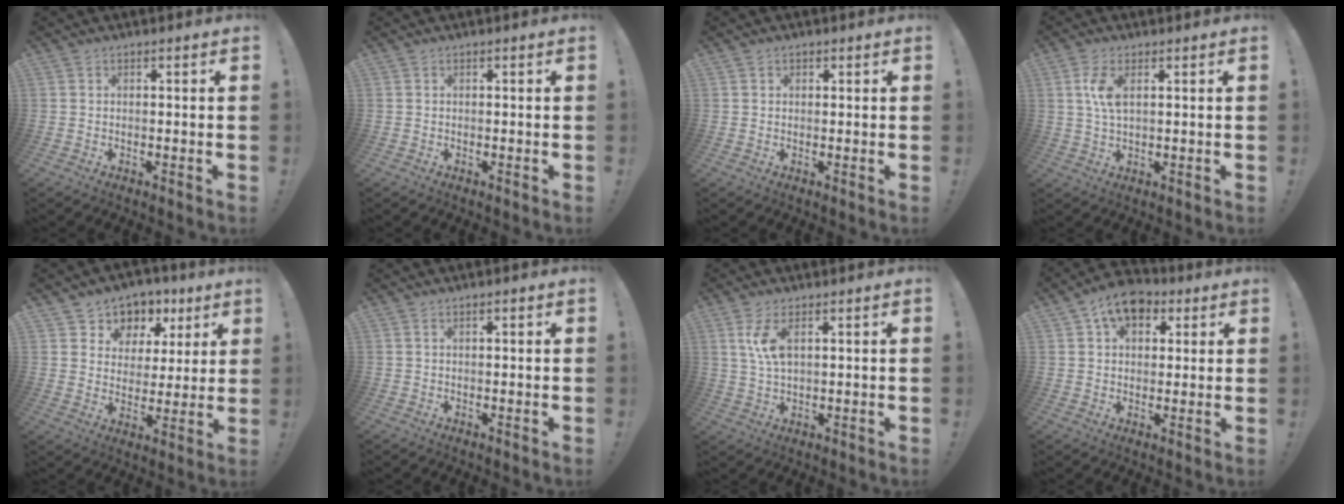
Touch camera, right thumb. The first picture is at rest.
{"total": 0.0}
{"total": 0.8, "force": [0.5, 0.6, 0.1], "torque": [0.002, -0.001, 0.009]}
{"total": 6.0, "force": [1.8, 2.4, 5.1], "torque": [-0.101, -0.007, 0.025]}
{"total": 7.5, "force": [3.5, 6.4, 1.7], "torque": [-0.024, -0.033, 0.072]}
{"total": 1.0, "force": [0.5, 0.0, 0.9], "torque": [-0.017, 0.000, 0.007]}
{"total": 6.6, "force": [2.4, 2.6, 5.6], "torque": [-0.108, -0.014, 0.037]}
{"total": 9.8, "force": [4.5, 6.7, 5.5], "torque": [-0.085, -0.007, 0.086]}